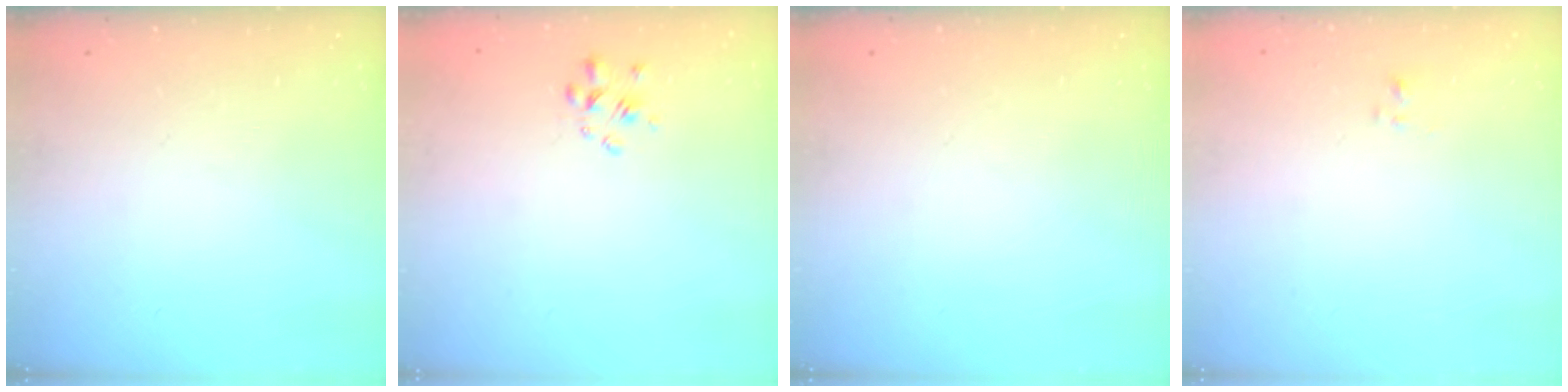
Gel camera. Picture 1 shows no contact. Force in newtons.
{"total": 1.7, "press": 1.5, "slide": 0.7}
{"total": 0.0}
{"total": 1.8, "press": 1.7, "slide": 0.3}